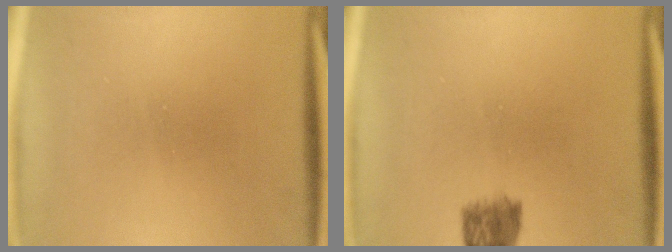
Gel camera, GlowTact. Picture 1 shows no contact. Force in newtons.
{"total": 4.5}